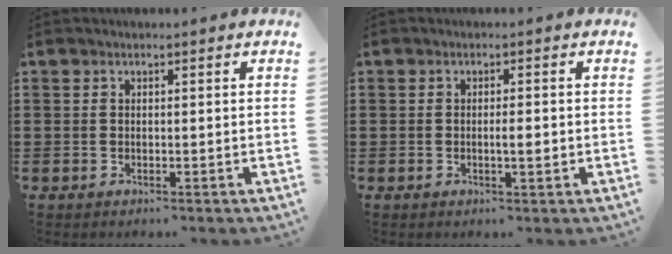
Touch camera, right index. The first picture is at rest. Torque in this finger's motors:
{"motor_torque": [0.78, -0.22, 0.01, 0.06]}